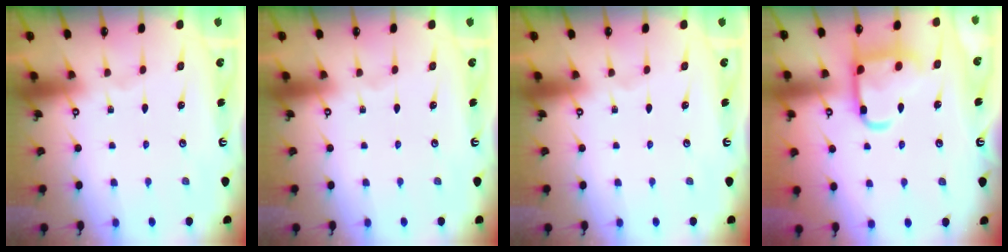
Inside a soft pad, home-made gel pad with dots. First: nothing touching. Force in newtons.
{"total": 0.0}
{"total": 0.0}
{"total": 15.5, "press": 15.4, "slide": 1.2}